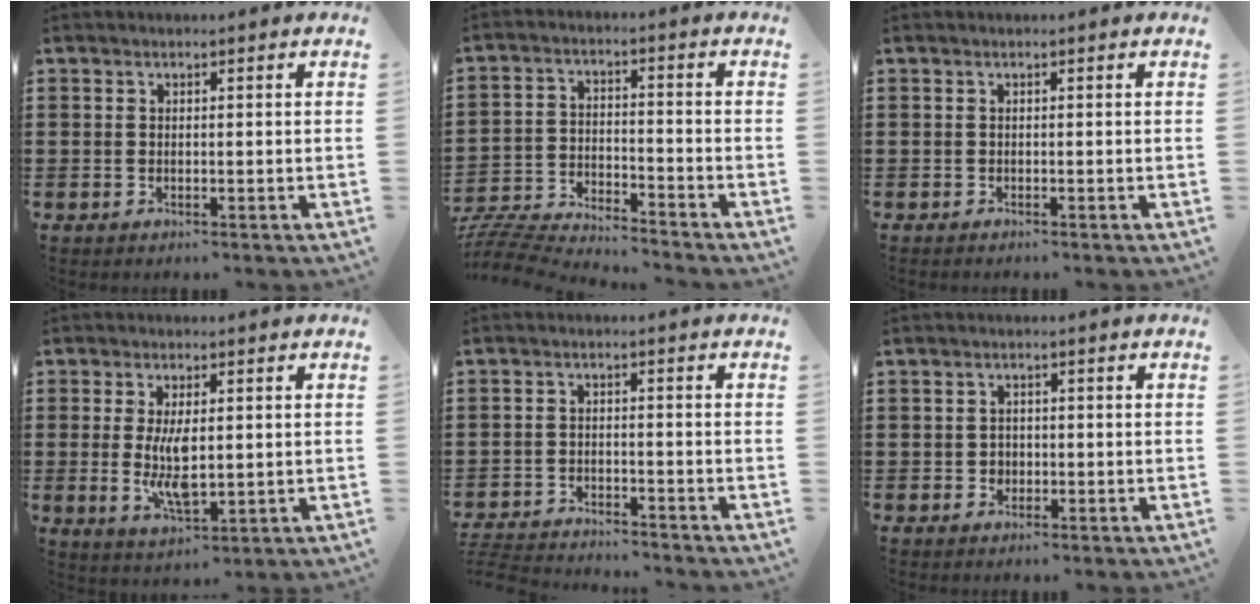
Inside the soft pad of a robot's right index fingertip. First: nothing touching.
{"total": 6.3, "force": [-6.2, 0.1, 0.7], "torque": [-0.035, -0.003, -0.132]}
{"total": 0.0}
{"total": 6.9, "force": [0.1, 2.9, 6.3], "torque": [-0.121, -0.008, -0.005]}
{"total": 3.9, "force": [-3.9, 0.1, 0.2], "torque": [-0.014, -0.005, -0.084]}
{"total": 1.4, "force": [-0.4, 1.3, 0.4], "torque": [-0.011, 0.002, -0.010]}